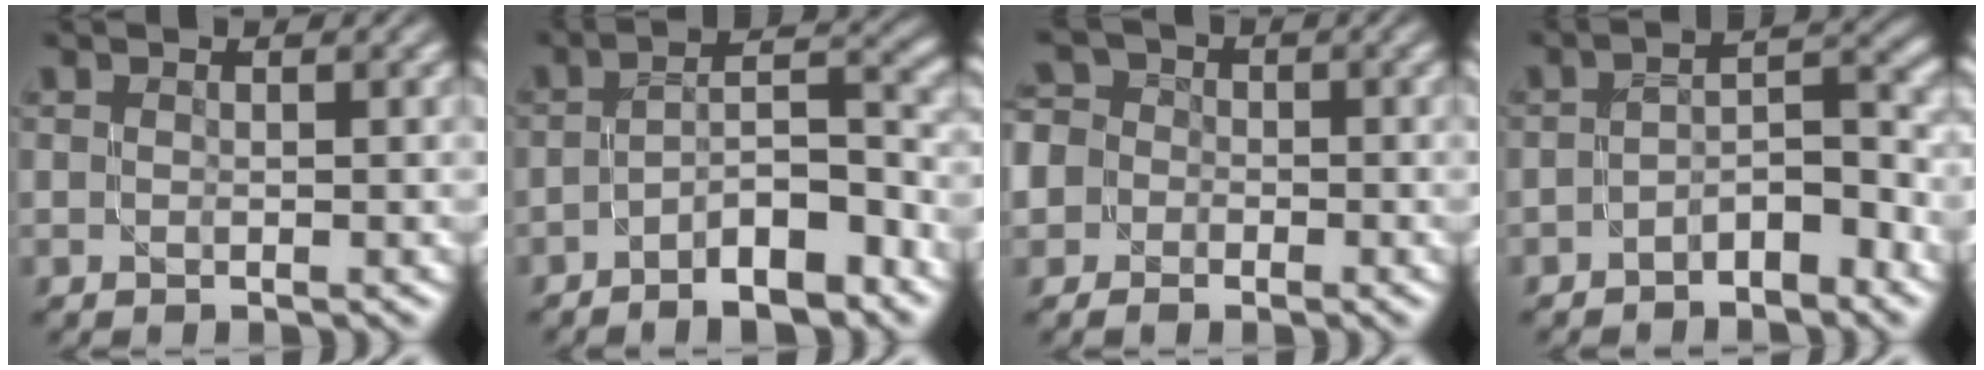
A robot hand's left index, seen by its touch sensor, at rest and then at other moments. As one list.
[{"total": 7.5, "force": [-4.0, 2.3, 5.9], "torque": [-0.084, 0.014, -0.068]}, {"total": 6.0, "force": [-2.1, 5.4, 1.5], "torque": [-0.025, 0.014, -0.069]}, {"total": 4.2, "force": [-2.4, 1.6, 3.0], "torque": [-0.048, 0.014, -0.044]}]